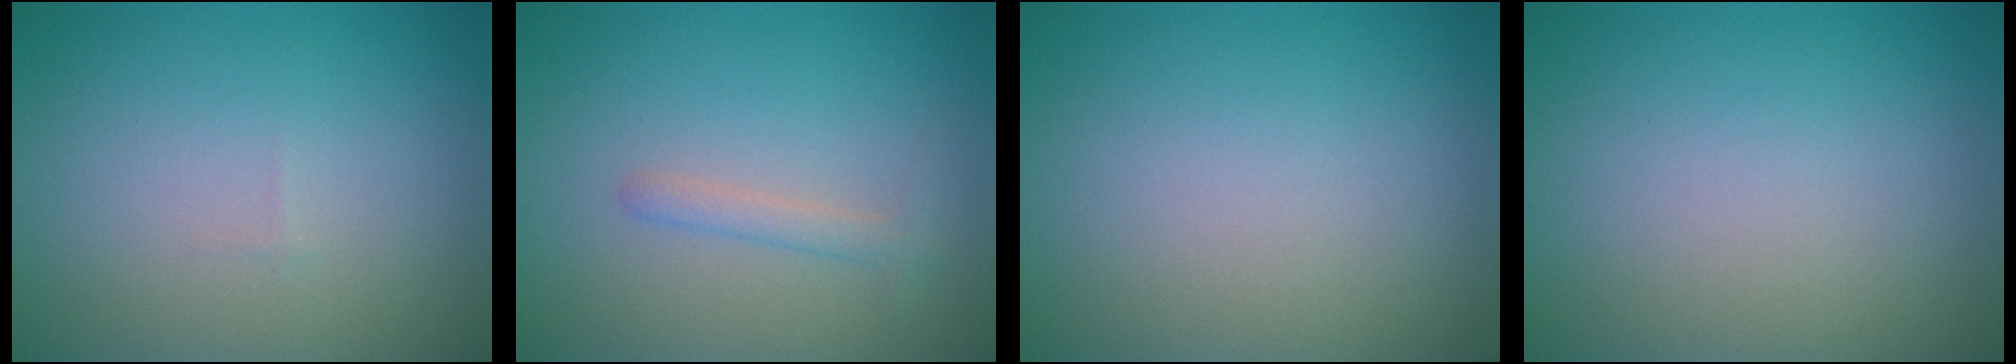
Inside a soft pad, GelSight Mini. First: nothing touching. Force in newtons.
{"total": 1.4, "press": 1.4, "slide": 0.0}
{"total": 0.0}
{"total": 0.0}